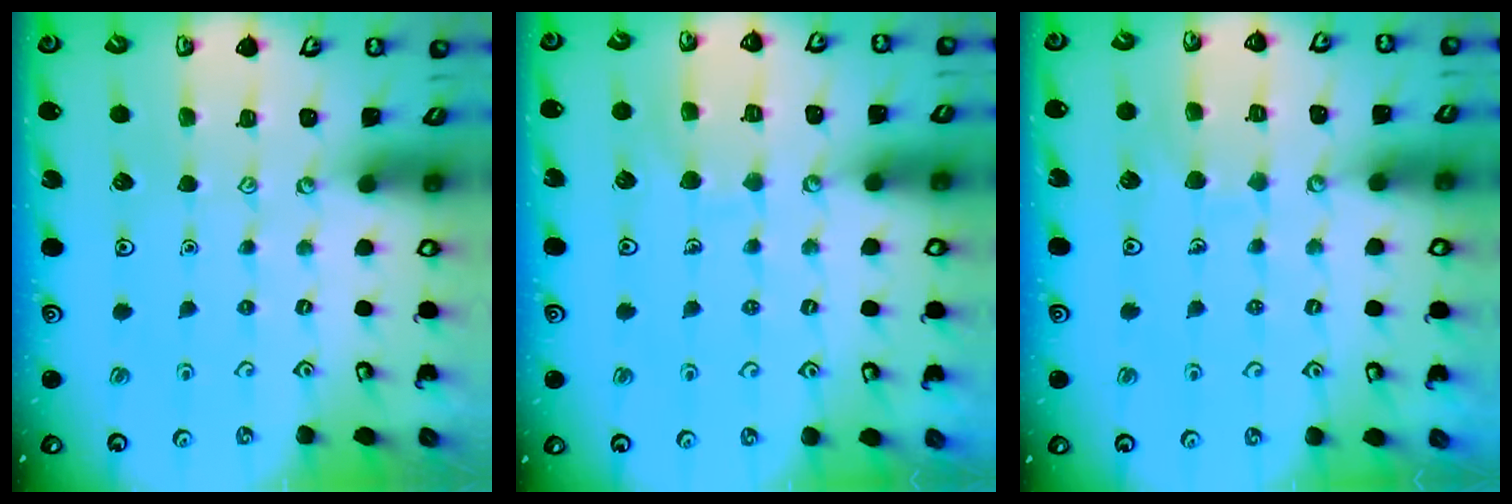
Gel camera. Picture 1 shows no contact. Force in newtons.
{"total": 7.3, "press": 7.3, "slide": 0.7}
{"total": 6.3, "press": 6.3, "slide": 0.4}